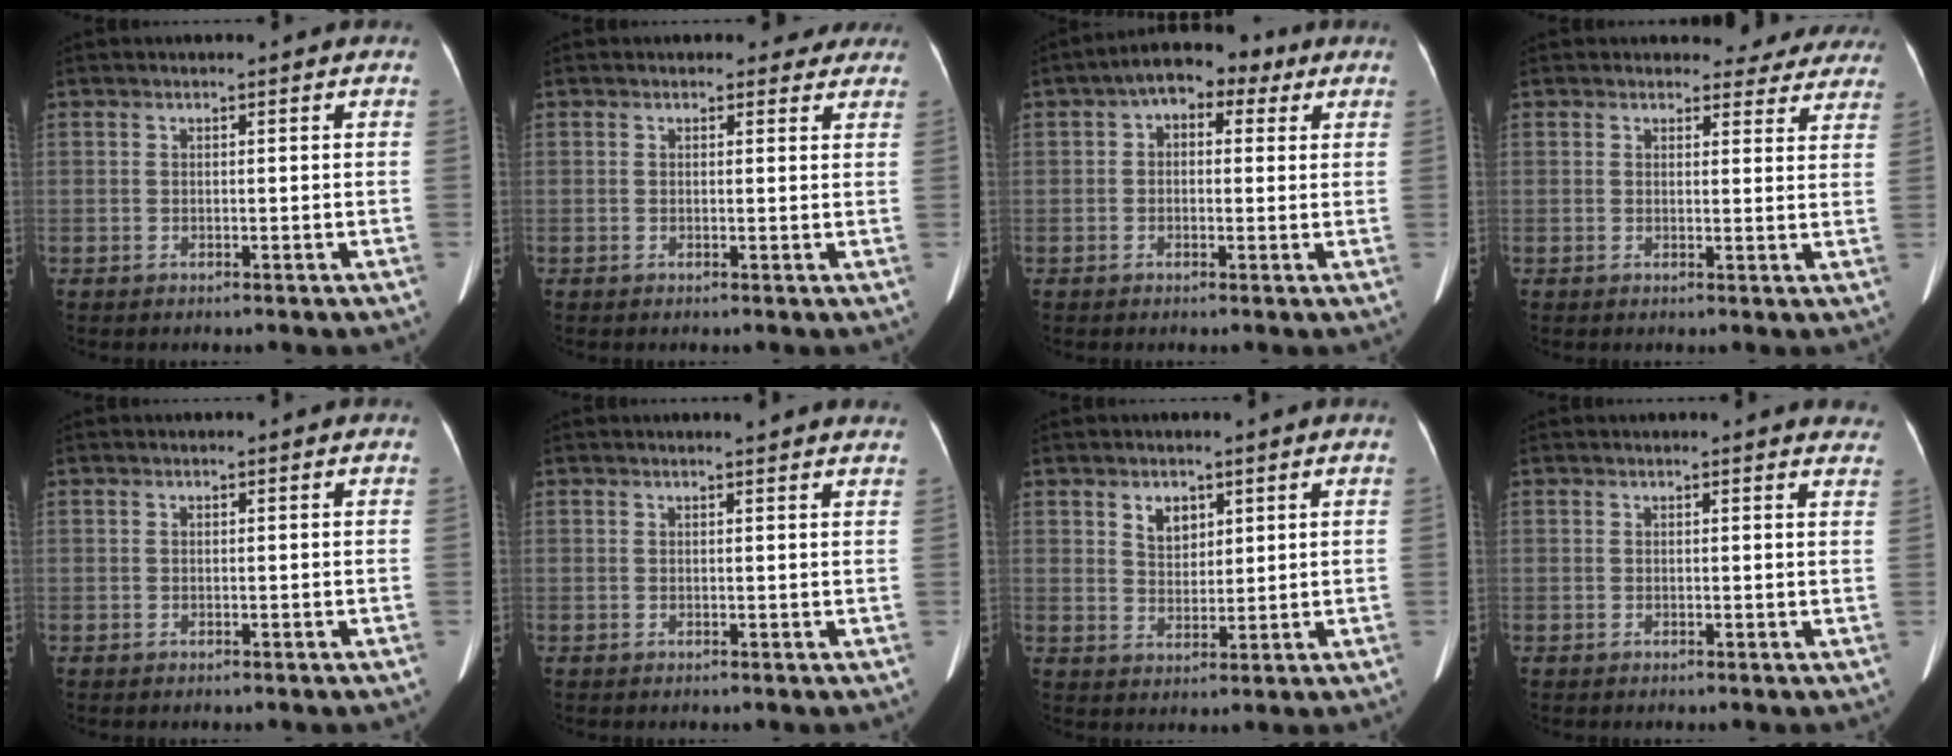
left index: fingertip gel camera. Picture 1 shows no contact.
{"total": 2.8, "force": [2.4, 1.4, 0.2], "torque": [0.012, 0.001, 0.014]}
{"total": 7.0, "force": [3.0, 4.1, 4.8], "torque": [-0.065, 0.043, 0.038]}
{"total": 7.5, "force": [6.9, 2.7, 0.2], "torque": [0.034, -0.005, 0.054]}
{"total": 0.0}
{"total": 5.0, "force": [4.7, 0.3, 1.5], "torque": [-0.016, 0.002, 0.035]}
{"total": 3.9, "force": [2.1, 2.5, 2.2], "torque": [-0.040, 0.008, 0.043]}
{"total": 5.0, "force": [4.9, 0.9, 0.9], "torque": [0.005, -0.018, 0.023]}